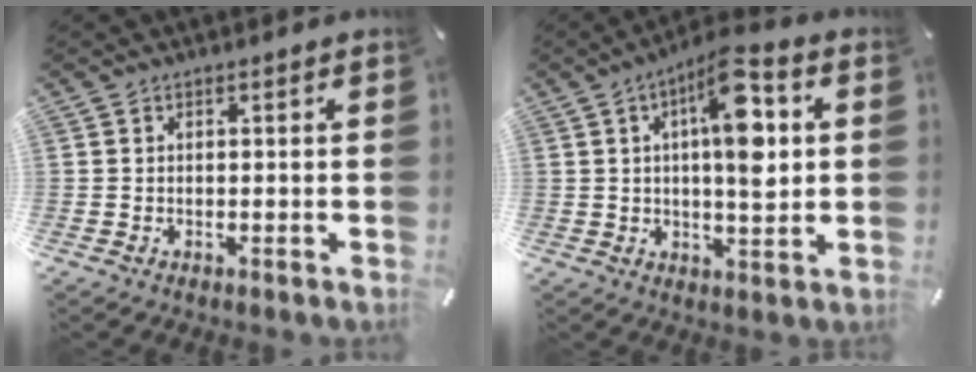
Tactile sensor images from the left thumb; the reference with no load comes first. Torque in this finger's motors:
{"motor_torque": [0.69, 0.62, 0.43, 0.00, 0.15]}